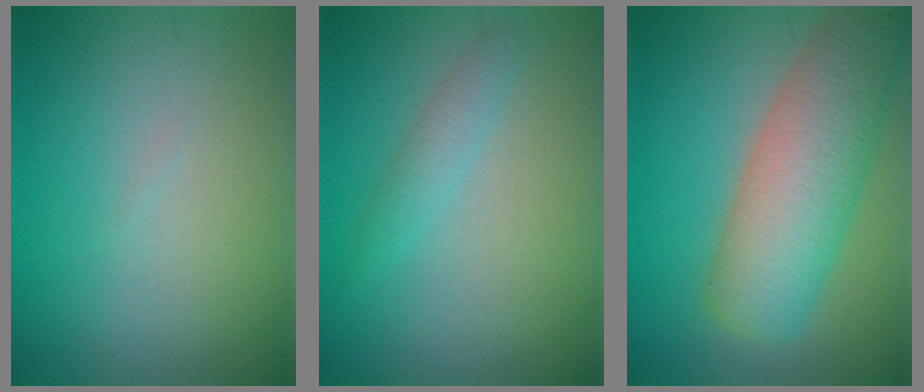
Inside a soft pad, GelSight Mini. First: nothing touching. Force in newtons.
{"total": 1.7, "press": 1.6, "slide": 0.0}
{"total": 8.6, "press": 8.6, "slide": 0.5}